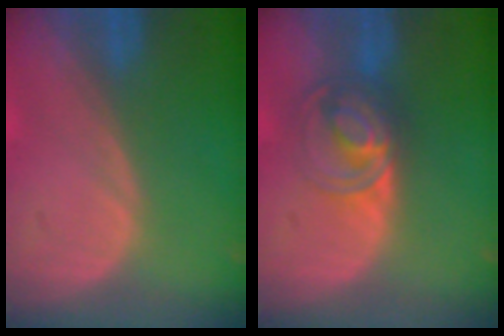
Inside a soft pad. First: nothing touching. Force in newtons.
{"total": 6.9, "press": 5.9, "slide": 3.5}